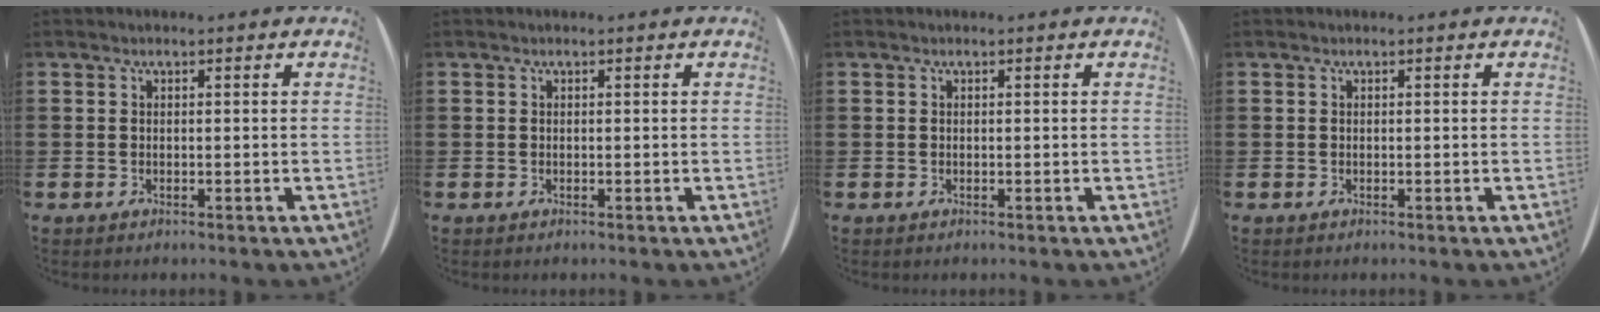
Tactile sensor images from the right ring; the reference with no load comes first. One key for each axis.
{"total": 0.0}
{"total": 0.0}
{"total": 0.0}